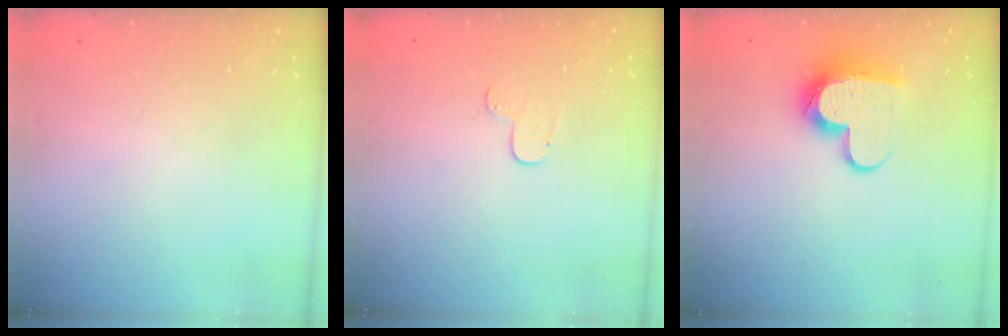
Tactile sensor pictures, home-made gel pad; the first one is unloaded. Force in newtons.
{"total": 4.1, "press": 4.1, "slide": 0.4}
{"total": 11.7, "press": 11.7, "slide": 1.0}